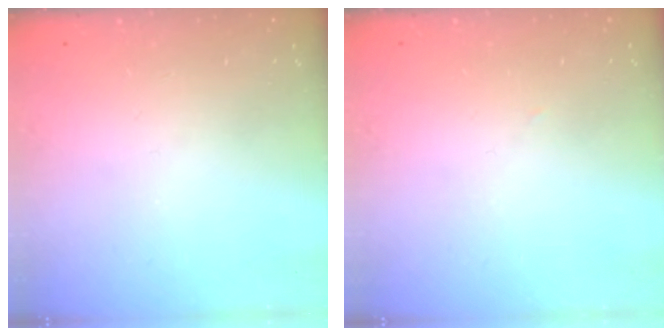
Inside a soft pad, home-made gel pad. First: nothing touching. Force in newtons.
{"total": 1.1, "press": 1.1, "slide": 0.1}